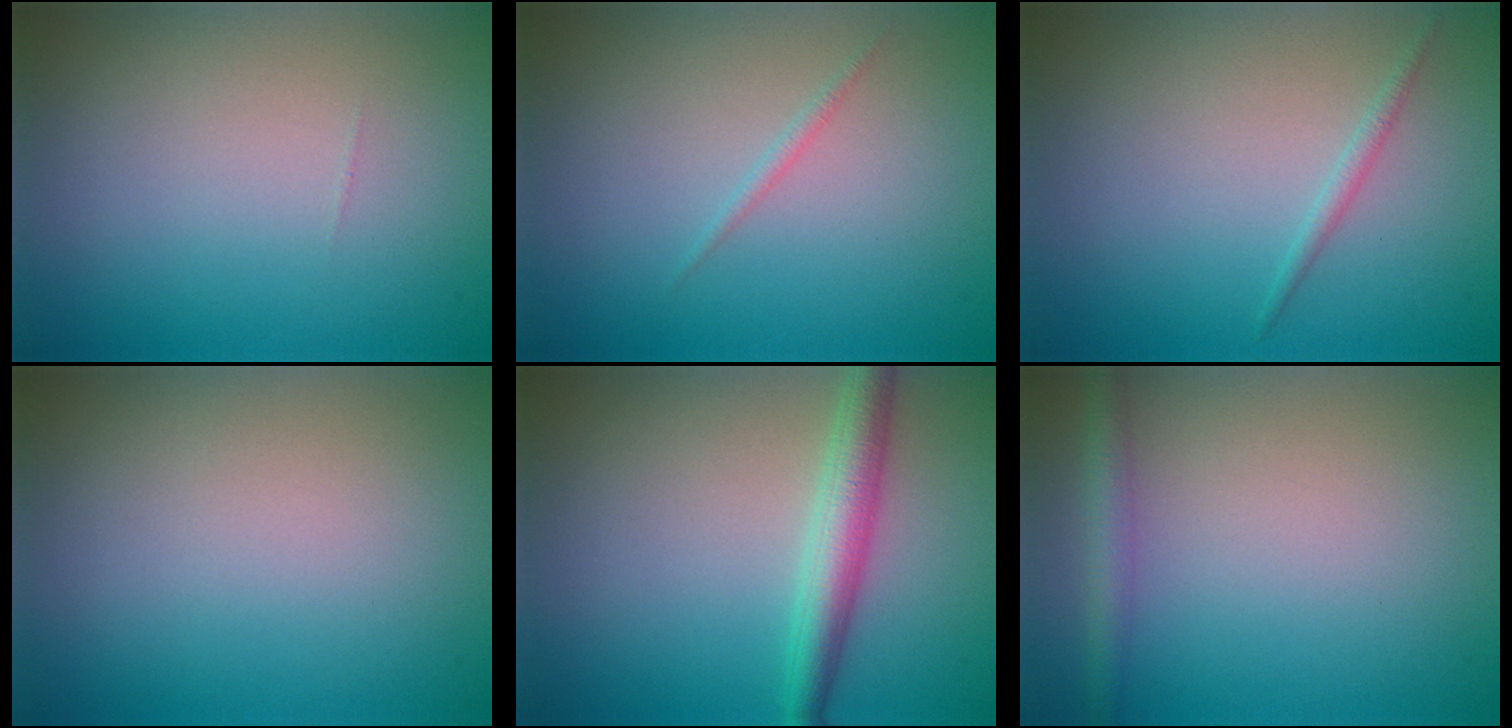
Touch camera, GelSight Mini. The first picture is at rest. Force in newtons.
{"total": 0.6, "press": 0.6, "slide": 0.0}
{"total": 0.9, "press": 0.9, "slide": 0.0}
{"total": 0.0}
{"total": 3.5, "press": 3.5, "slide": 0.1}
{"total": 2.3, "press": 2.3, "slide": 0.0}